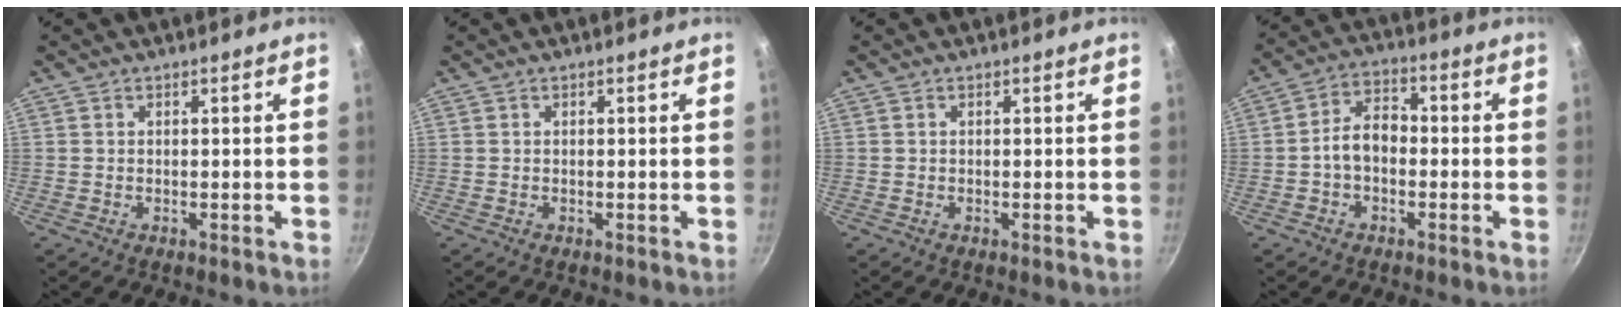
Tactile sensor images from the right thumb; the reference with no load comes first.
{"total": 0.0}
{"total": 0.0}
{"total": 6.7, "force": [-1.3, 4.5, 4.8], "torque": [-0.061, 0.032, -0.034]}